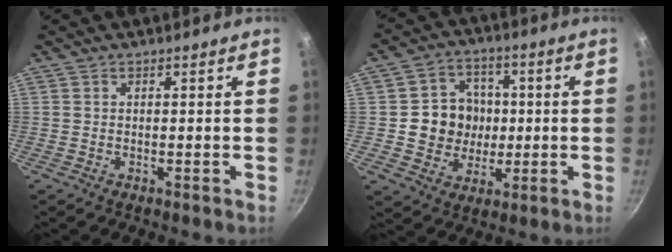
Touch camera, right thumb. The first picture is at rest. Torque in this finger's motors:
{"motor_torque": [1.16, 1.14, 0.97, -0.16, 0.05]}